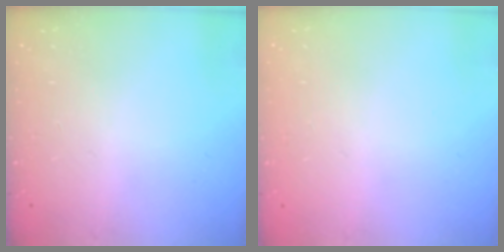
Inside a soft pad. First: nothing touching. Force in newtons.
{"total": 0.0}